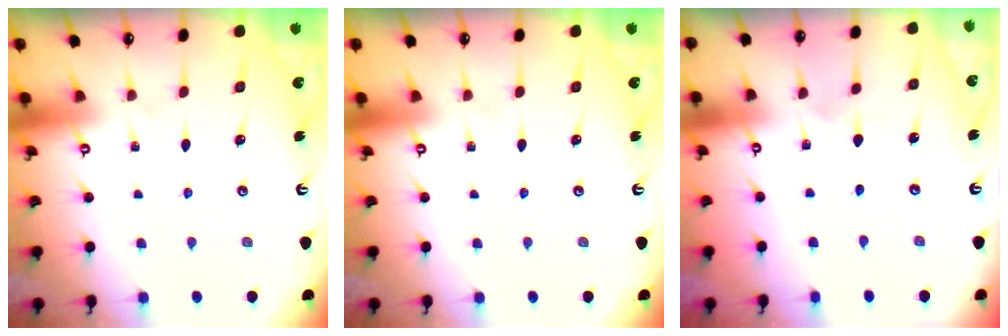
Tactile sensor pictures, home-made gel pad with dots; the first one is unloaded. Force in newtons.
{"total": 0.0}
{"total": 2.9, "press": 2.8, "slide": 0.4}